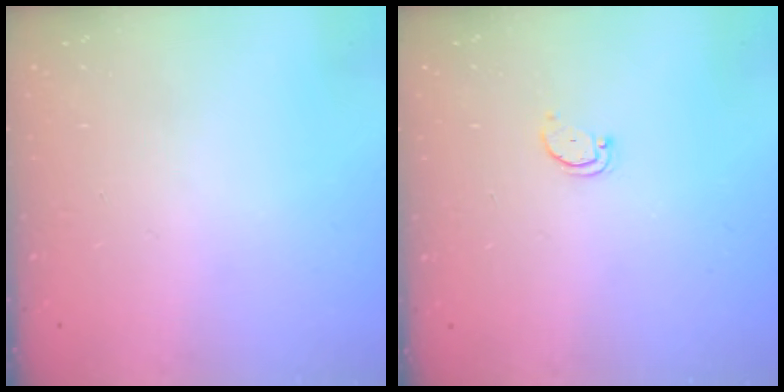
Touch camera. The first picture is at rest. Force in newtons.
{"total": 2.5, "press": 2.4, "slide": 0.4}